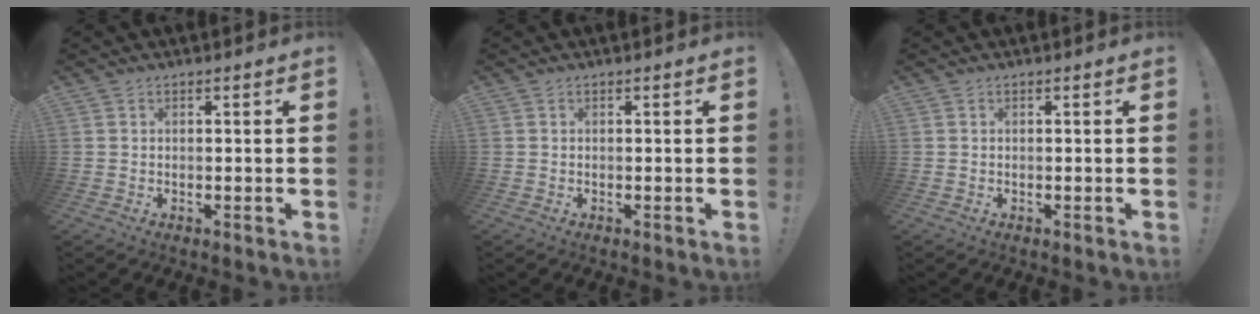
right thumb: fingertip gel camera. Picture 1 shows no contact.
{"total": 0.0}
{"total": 0.0}